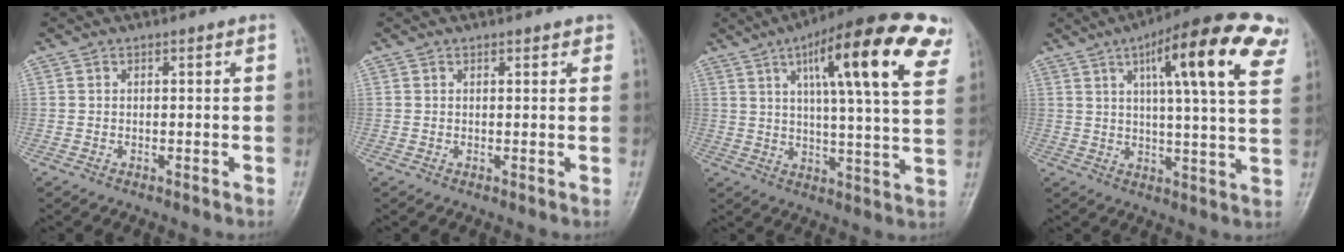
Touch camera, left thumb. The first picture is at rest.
{"total": 1.5, "force": [1.1, 0.7, 0.7], "torque": [0.001, -0.003, 0.010]}
{"total": 22.6, "force": [10.2, 4.7, 19.6], "torque": [-0.259, -0.009, 0.140]}
{"total": 19.8, "force": [8.9, 4.0, 17.2], "torque": [-0.220, -0.008, 0.117]}